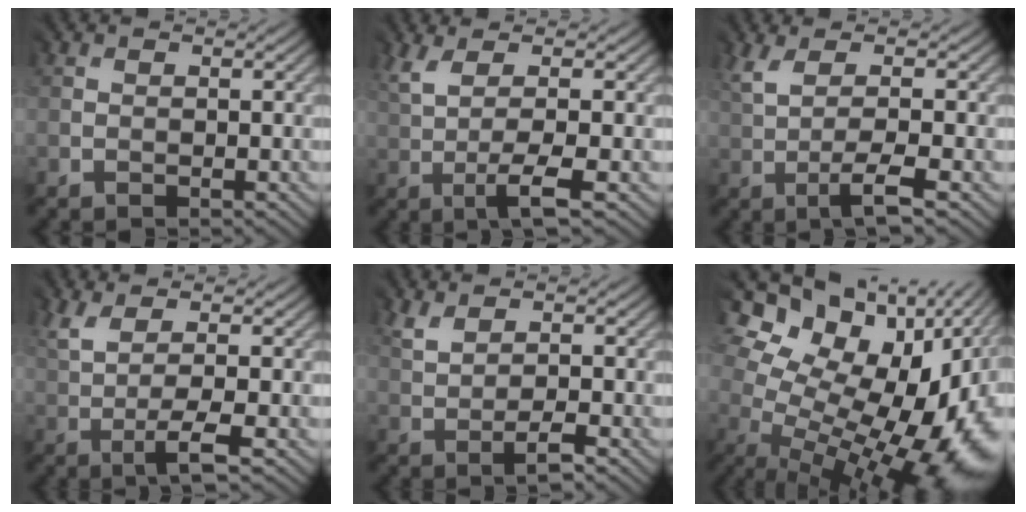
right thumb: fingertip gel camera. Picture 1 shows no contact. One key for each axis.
{"total": 5.1, "fx": 0.5, "fy": 0.9, "fz": 5.0, "tx": -0.110, "ty": 0.009, "tz": 0.007}
{"total": 4.4, "fx": 0.1, "fy": 0.6, "fz": 4.3, "tx": -0.094, "ty": 0.009, "tz": -0.001}
{"total": 4.7, "fx": 0.7, "fy": 0.8, "fz": 4.6, "tx": -0.103, "ty": 0.006, "tz": 0.012}
{"total": 2.7, "fx": 0.8, "fy": 0.5, "fz": 2.6, "tx": -0.058, "ty": 0.001, "tz": 0.015}
{"total": 17.9, "fx": 0.4, "fy": 9.8, "fz": 15.0, "tx": -0.193, "ty": -0.005, "tz": 0.040}